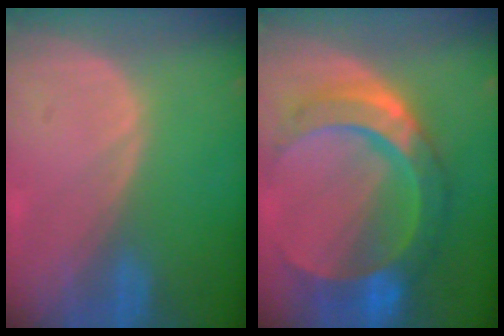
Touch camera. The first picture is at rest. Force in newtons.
{"total": 11.0, "press": 10.9, "slide": 1.1}